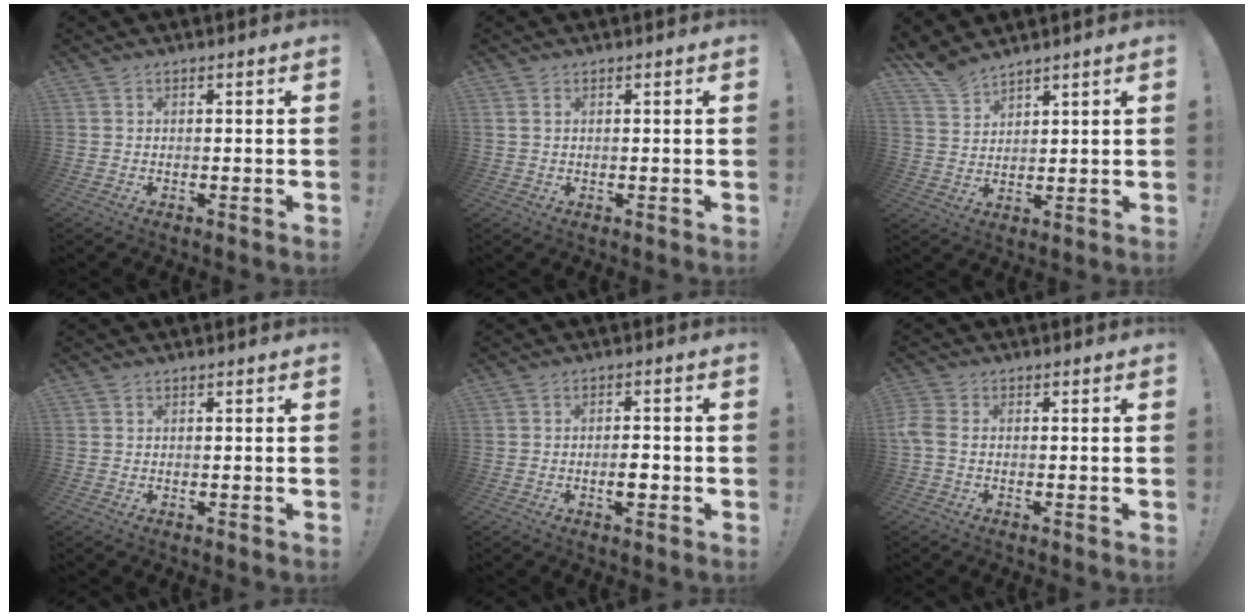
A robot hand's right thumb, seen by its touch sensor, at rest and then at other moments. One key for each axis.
{"total": 1.1, "fx": 0.5, "fy": 0.6, "fz": 0.8, "tx": -0.016, "ty": 0.003, "tz": 0.010}
{"total": 6.7, "fx": 6.2, "fy": 2.2, "fz": 1.5, "tx": -0.036, "ty": -0.040, "tz": 0.121}
{"total": 0.0}
{"total": 3.7, "fx": -1.4, "fy": 1.5, "fz": 3.0, "tx": -0.032, "ty": 0.005, "tz": -0.026}
{"total": 3.6, "fx": -0.4, "fy": 2.1, "fz": 2.9, "tx": -0.072, "ty": -0.003, "tz": -0.010}